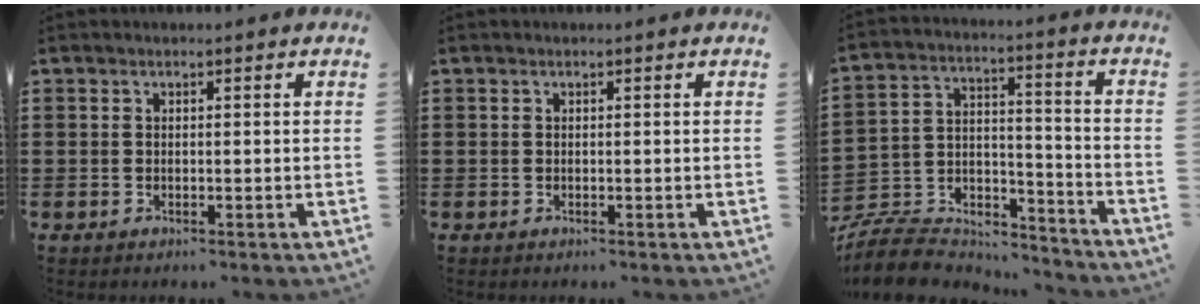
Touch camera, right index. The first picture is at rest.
{"total": 0.0}
{"total": 8.9, "force": [-8.2, 2.8, 1.8], "torque": [-0.048, 0.014, -0.165]}